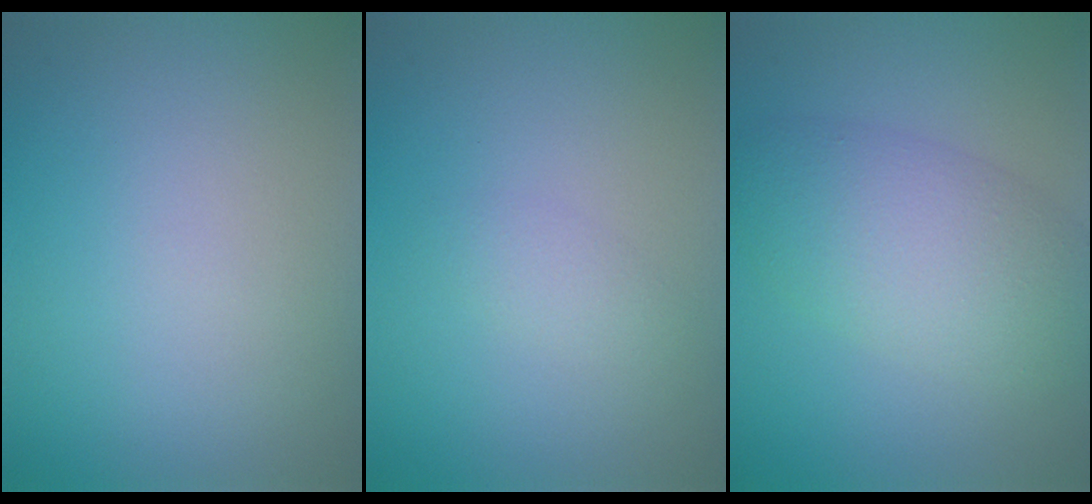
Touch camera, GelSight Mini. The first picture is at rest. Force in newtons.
{"total": 1.2, "press": 1.2, "slide": 0.1}
{"total": 6.0, "press": 6.0, "slide": 0.2}